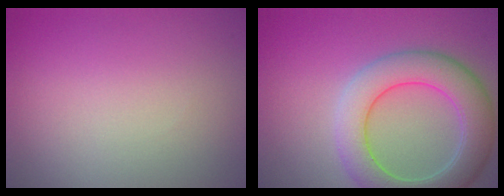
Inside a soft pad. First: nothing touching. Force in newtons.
{"total": 6.6, "press": 6.6, "slide": 0.4}